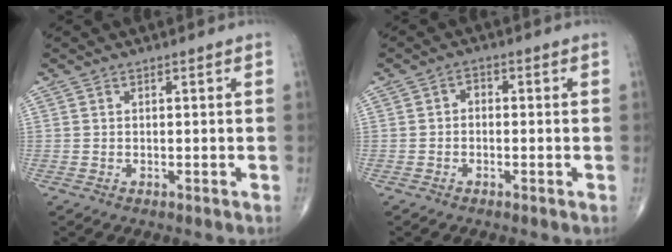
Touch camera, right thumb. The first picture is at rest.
{"total": 1.8, "force": [-0.4, 1.4, 1.2], "torque": [-0.006, 0.010, -0.015]}